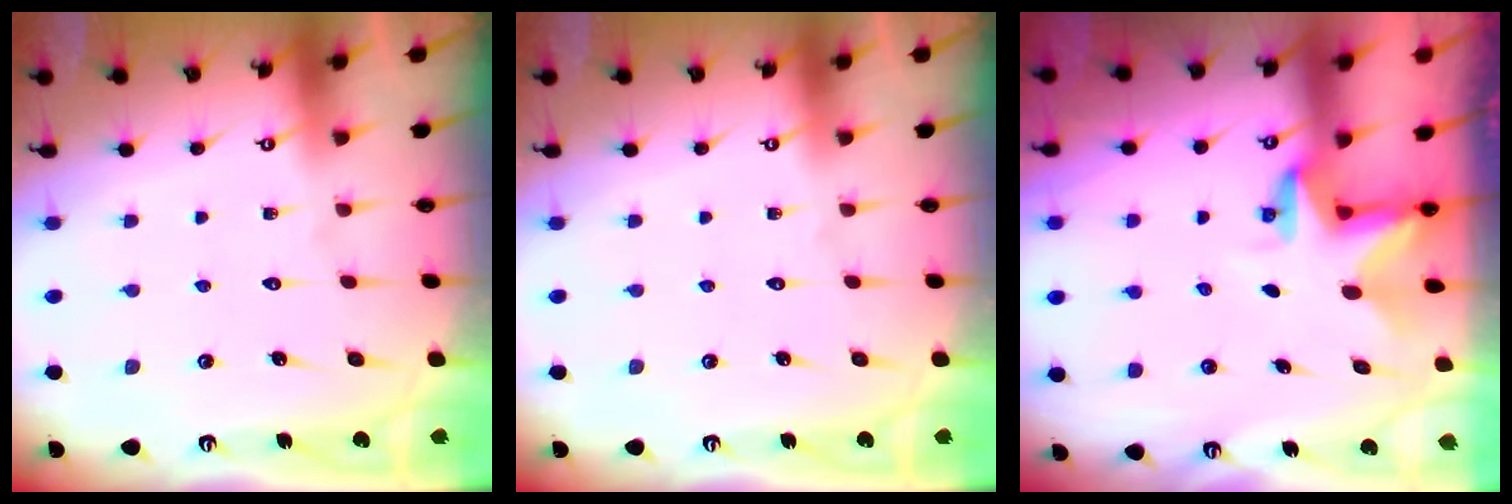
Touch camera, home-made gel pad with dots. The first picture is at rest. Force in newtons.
{"total": 0.0}
{"total": 2.9, "press": 2.9, "slide": 0.2}